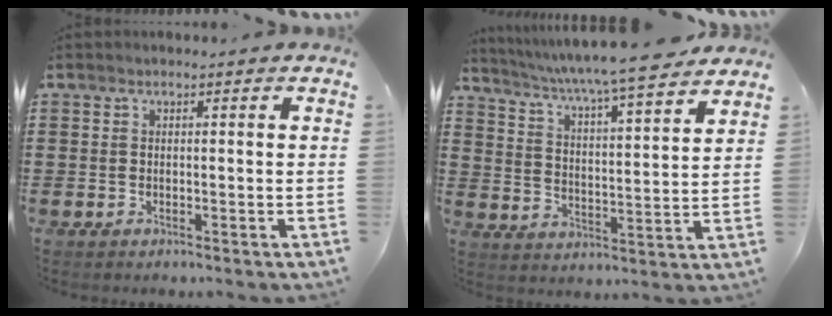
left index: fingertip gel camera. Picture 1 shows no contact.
{"total": 5.5, "force": [5.0, -0.9, 2.2], "torque": [-0.064, -0.044, 0.077]}